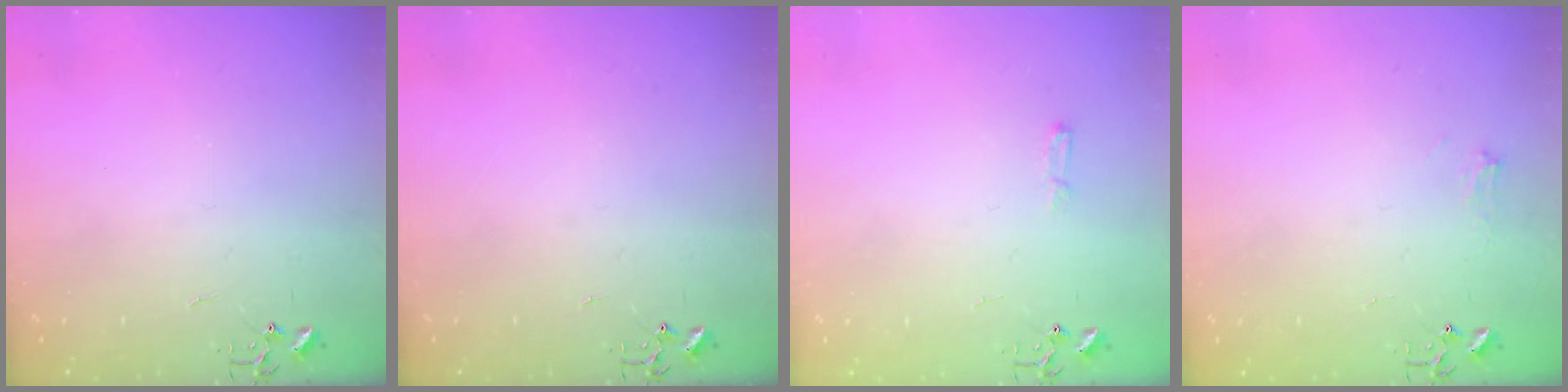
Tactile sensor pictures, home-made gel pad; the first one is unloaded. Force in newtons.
{"total": 0.0}
{"total": 3.8, "press": 3.8, "slide": 0.5}
{"total": 5.3, "press": 5.3, "slide": 0.6}